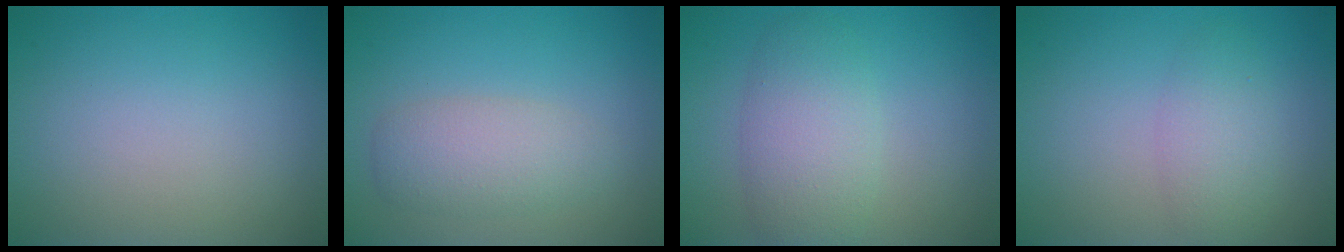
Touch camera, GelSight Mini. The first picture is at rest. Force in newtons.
{"total": 3.4, "press": 3.3, "slide": 0.4}
{"total": 4.6, "press": 4.6, "slide": 0.1}
{"total": 2.7, "press": 2.7, "slide": 0.1}